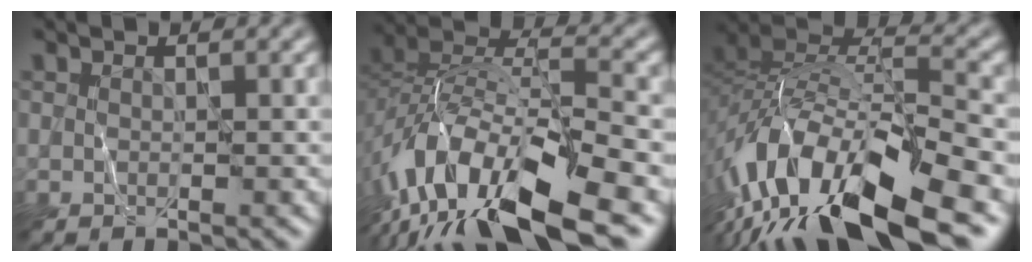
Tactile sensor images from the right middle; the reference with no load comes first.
{"total": 14.4, "force": [-8.4, 5.7, 10.1], "torque": [-0.204, 0.001, -0.150]}
{"total": 15.9, "force": [-8.5, 6.0, 12.0], "torque": [-0.244, 0.000, -0.153]}